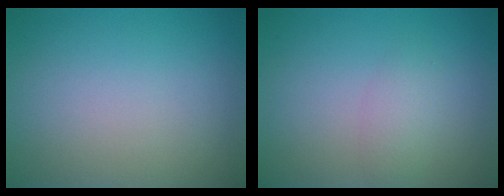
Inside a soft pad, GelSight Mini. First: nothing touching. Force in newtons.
{"total": 1.6, "press": 1.6, "slide": 0.1}